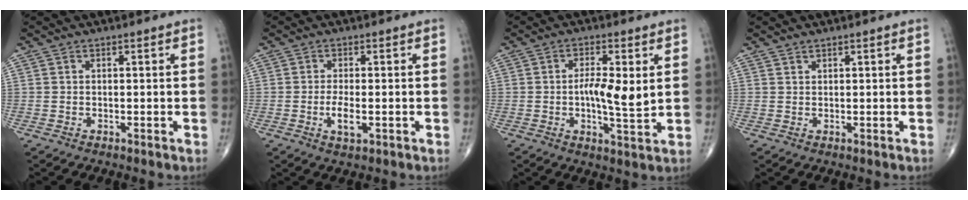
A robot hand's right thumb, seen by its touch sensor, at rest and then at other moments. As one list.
[{"total": 3.9, "force": [-0.9, 1.5, 3.5], "torque": [-0.069, -0.005, -0.017]}, {"total": 7.5, "force": [0.7, 2.1, 7.2], "torque": [-0.122, -0.013, 0.011]}, {"total": 0.7, "force": [0.7, 0.2, 0.0], "torque": [0.002, -0.006, 0.011]}]